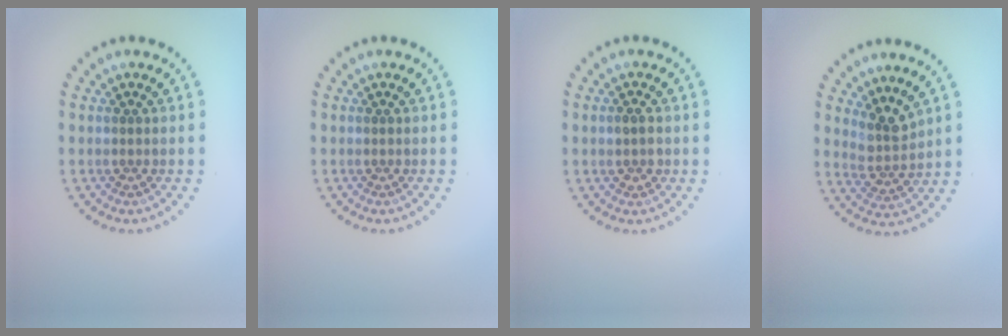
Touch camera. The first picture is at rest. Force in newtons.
{"total": 0.0}
{"total": 1.4, "press": 1.4, "slide": 0.1}
{"total": 2.7, "press": 2.0, "slide": 1.7}